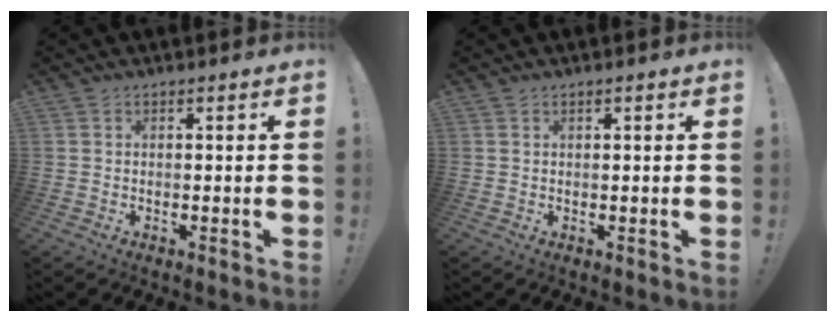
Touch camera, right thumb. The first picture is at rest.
{"total": 0.6, "force": [0.4, 0.0, 0.5], "torque": [-0.009, 0.000, 0.006]}